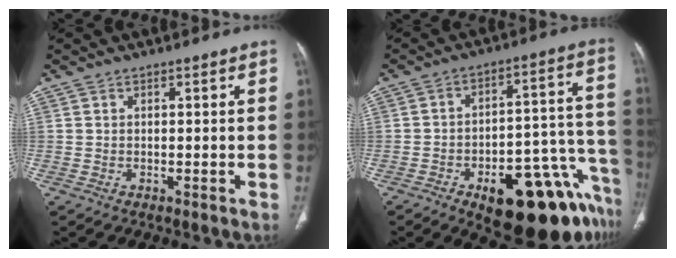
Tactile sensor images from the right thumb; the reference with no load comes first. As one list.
[{"total": 23.5, "force": [-13.0, 9.6, 17.1], "torque": [-0.131, 0.098, -0.174]}]